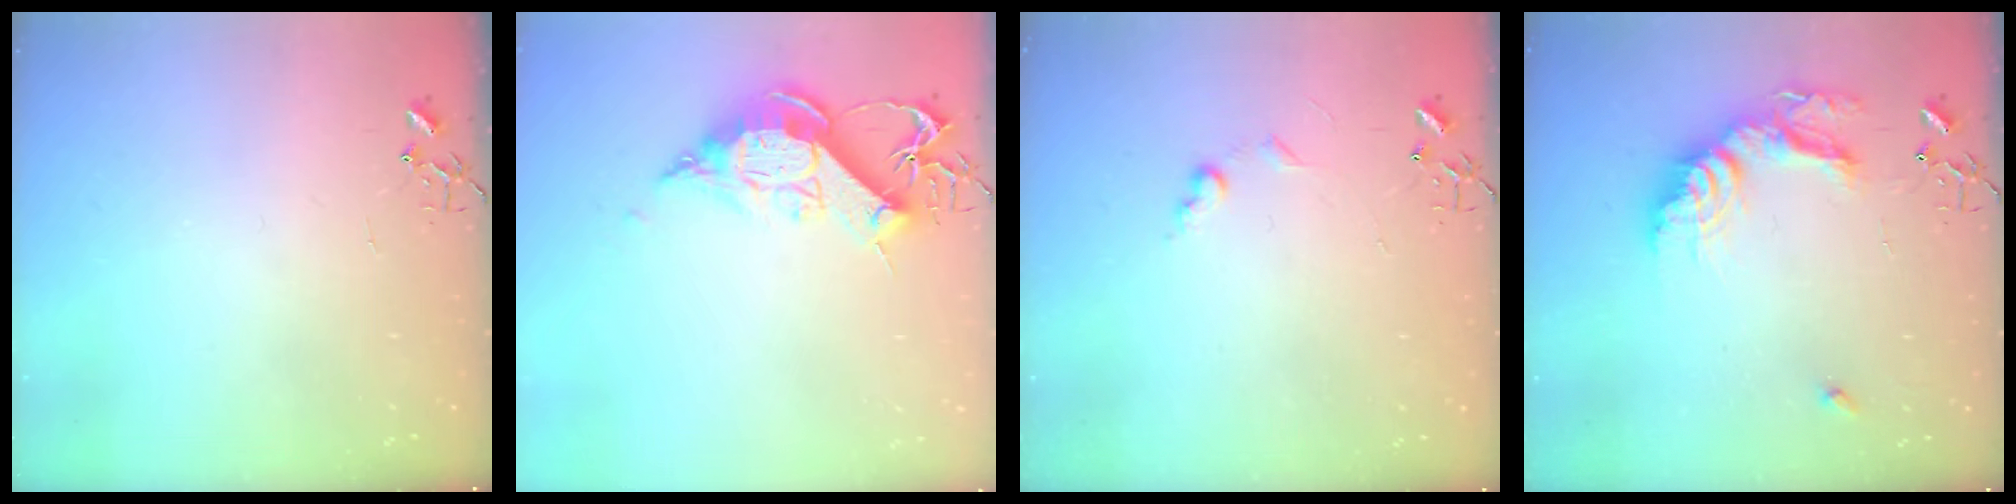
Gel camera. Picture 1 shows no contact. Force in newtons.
{"total": 13.9, "press": 13.9, "slide": 1.1}
{"total": 6.1, "press": 6.1, "slide": 0.8}
{"total": 17.3, "press": 17.3, "slide": 1.1}